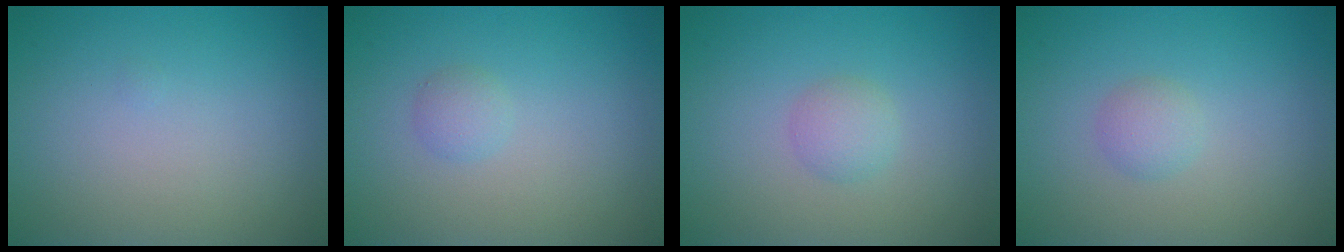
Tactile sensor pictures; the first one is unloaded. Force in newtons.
{"total": 1.1, "press": 1.1, "slide": 0.0}
{"total": 1.6, "press": 1.6, "slide": 0.0}
{"total": 1.4, "press": 1.4, "slide": 0.1}